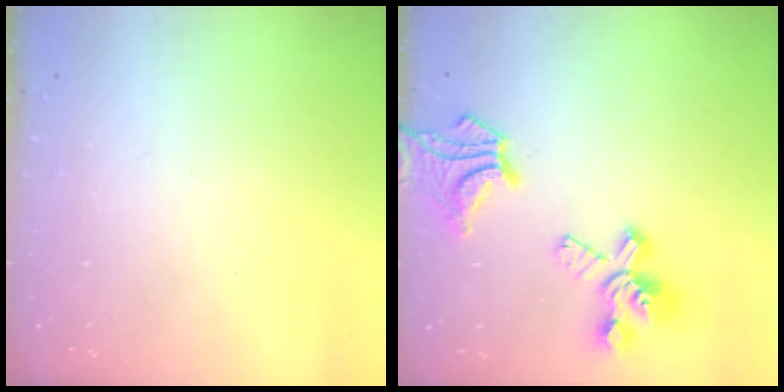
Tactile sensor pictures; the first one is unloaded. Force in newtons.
{"total": 10.0, "press": 9.5, "slide": 3.0}